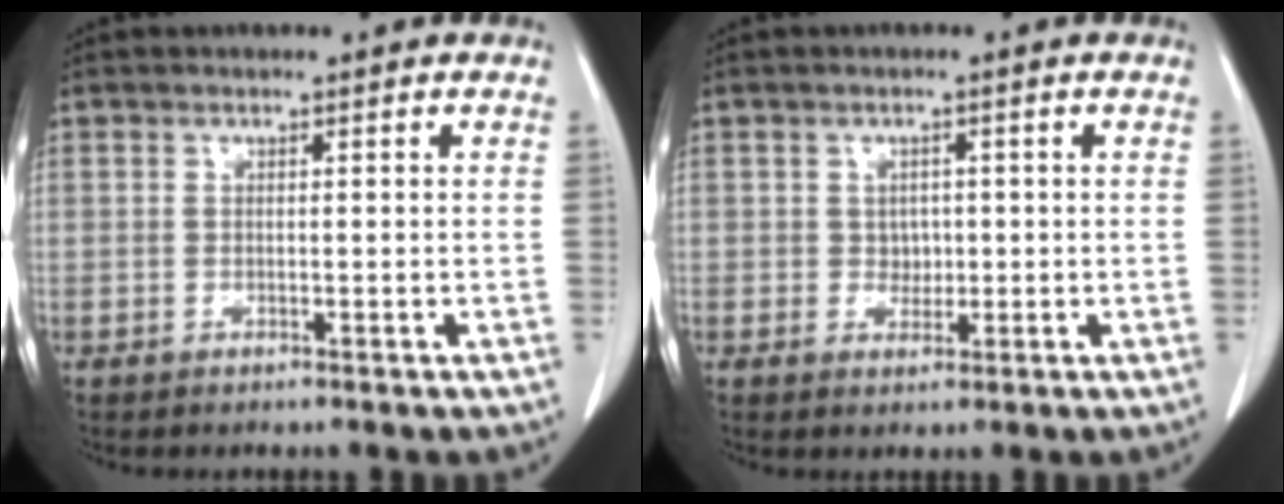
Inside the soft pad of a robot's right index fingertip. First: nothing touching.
{"total": 2.0, "force": [0.0, 1.7, 1.1], "torque": [-0.011, 0.002, 0.002]}